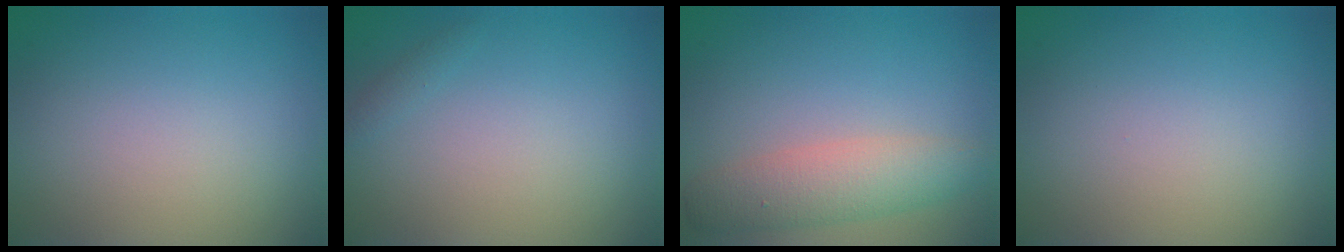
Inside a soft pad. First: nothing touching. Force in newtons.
{"total": 0.6, "press": 0.6, "slide": 0.0}
{"total": 4.1, "press": 4.1, "slide": 0.2}
{"total": 0.0}